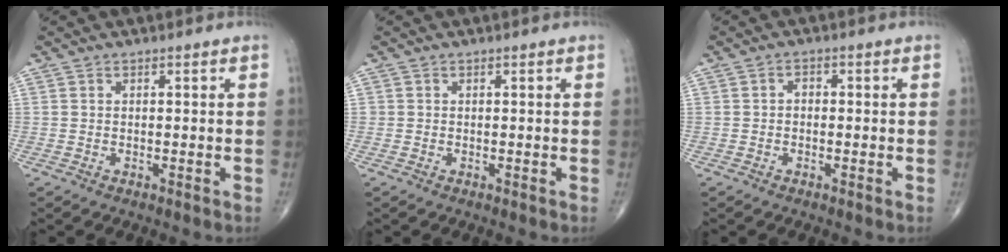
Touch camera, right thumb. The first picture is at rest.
{"total": 0.0}
{"total": 1.4, "force": [-0.2, 1.0, 0.9], "torque": [-0.006, 0.006, -0.009]}